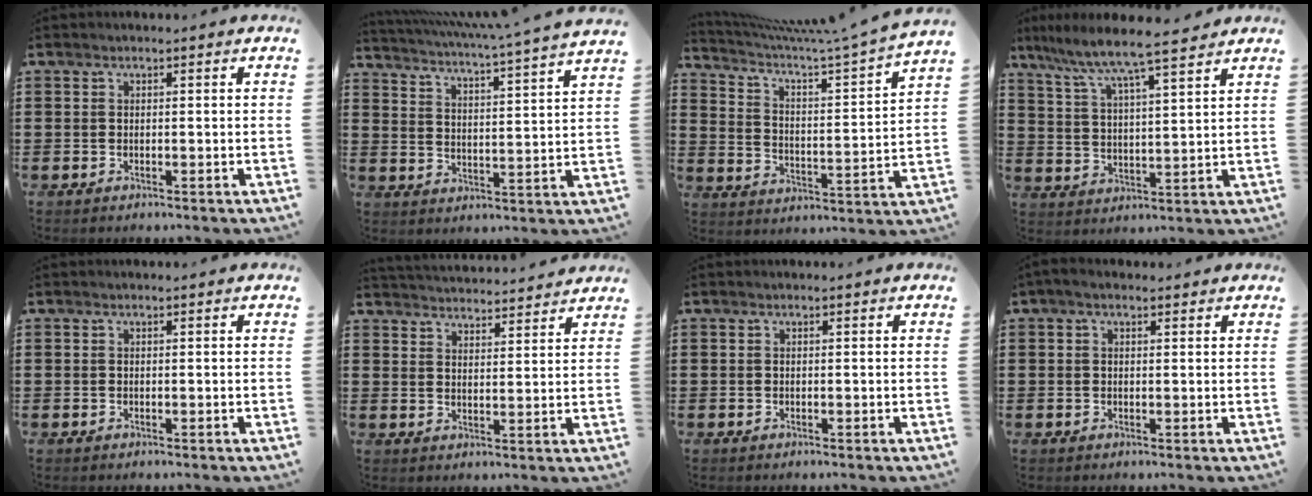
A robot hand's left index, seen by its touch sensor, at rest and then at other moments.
{"total": 4.4, "force": [4.0, -1.1, 1.7], "torque": [-0.053, -0.037, 0.059]}
{"total": 5.3, "force": [4.6, -0.4, 2.6], "torque": [-0.074, -0.044, 0.067]}
{"total": 6.8, "force": [6.1, -0.4, 3.0], "torque": [-0.086, -0.042, 0.098]}
{"total": 0.0}
{"total": 3.7, "force": [3.7, -0.2, -0.1], "torque": [-0.012, -0.022, 0.066]}
{"total": 0.0}
{"total": 1.1, "force": [0.6, 0.5, 0.8], "torque": [-0.016, 0.004, 0.010]}